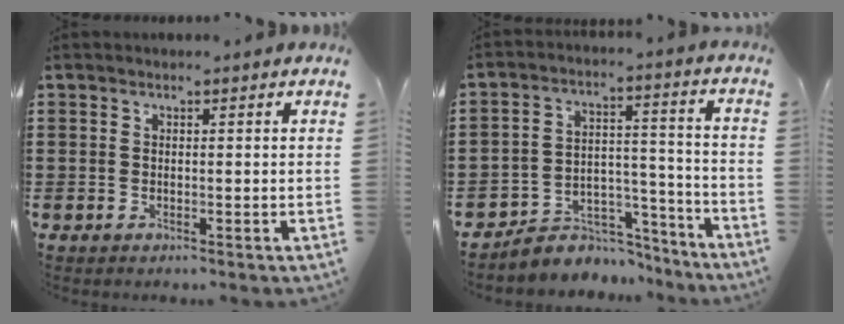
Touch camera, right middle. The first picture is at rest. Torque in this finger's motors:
{"motor_torque": [0.47, 0.18, -0.01, -0.02]}